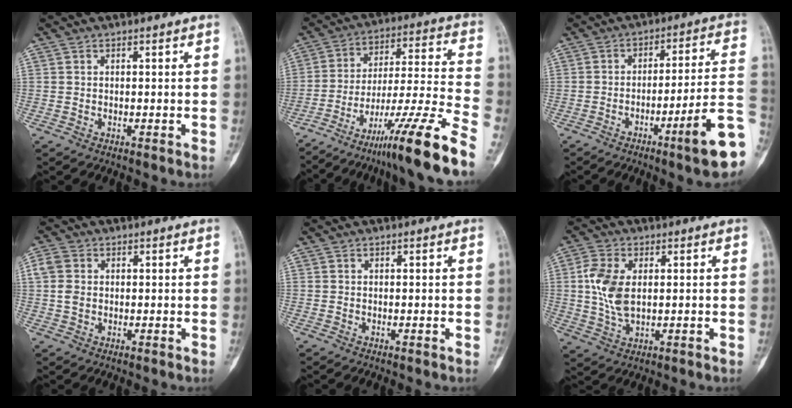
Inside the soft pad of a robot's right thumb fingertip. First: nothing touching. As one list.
[{"total": 20.1, "force": [-13.8, 1.0, 14.5], "torque": [-0.230, 0.079, -0.223]}, {"total": 14.2, "force": [-6.1, 0.9, 12.8], "torque": [-0.167, 0.029, -0.090]}, {"total": 3.8, "force": [0.5, 3.0, 2.2], "torque": [-0.051, 0.008, 0.007]}, {"total": 0.0}, {"total": 8.5, "force": [1.0, 4.9, 6.9], "torque": [-0.148, -0.002, 0.023]}]